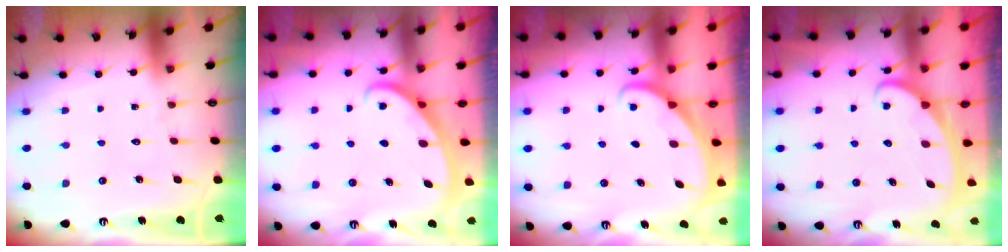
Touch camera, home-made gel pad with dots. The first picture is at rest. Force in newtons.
{"total": 3.1, "press": 3.1, "slide": 0.1}
{"total": 1.6, "press": 1.6, "slide": 0.1}
{"total": 2.4, "press": 2.4, "slide": 0.4}